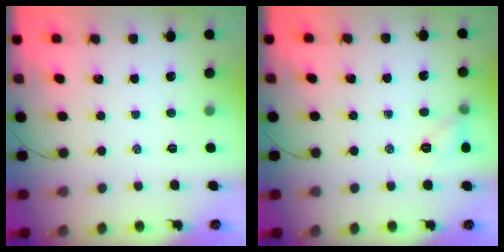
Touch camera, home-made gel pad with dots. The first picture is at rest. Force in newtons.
{"total": 6.0, "press": 5.7, "slide": 1.7}